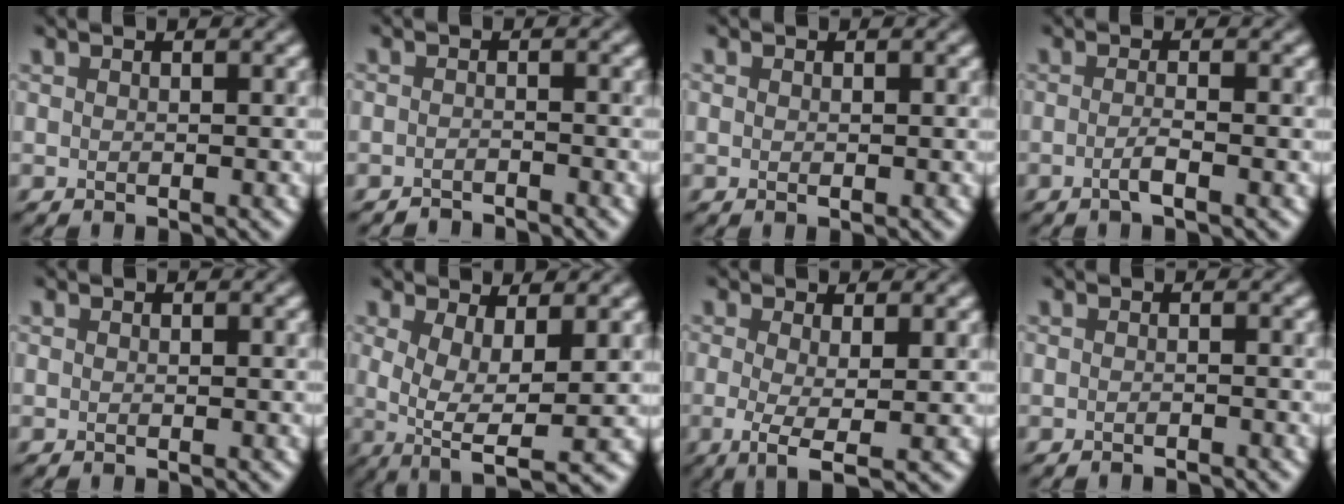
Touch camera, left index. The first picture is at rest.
{"total": 1.7, "force": [-1.7, 0.0, -0.2], "torque": [0.008, -0.001, -0.032]}
{"total": 0.0}
{"total": 1.6, "force": [-0.7, 0.4, 1.3], "torque": [-0.018, 0.009, -0.018]}
{"total": 0.0}
{"total": 6.2, "force": [-0.2, 2.4, 5.7], "torque": [-0.105, -0.011, 0.006]}
{"total": 3.5, "force": [-0.8, 1.1, 3.3], "torque": [-0.064, -0.004, -0.013]}
{"total": 1.1, "force": [-1.1, 0.1, 0.2], "torque": [0.004, 0.002, -0.018]}